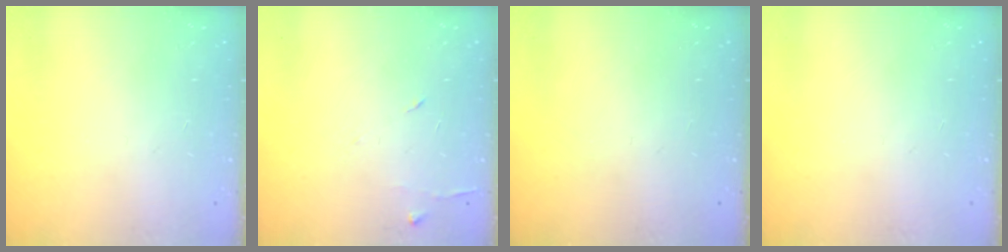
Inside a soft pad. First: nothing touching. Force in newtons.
{"total": 5.8, "press": 5.7, "slide": 0.6}
{"total": 0.0}
{"total": 0.0}